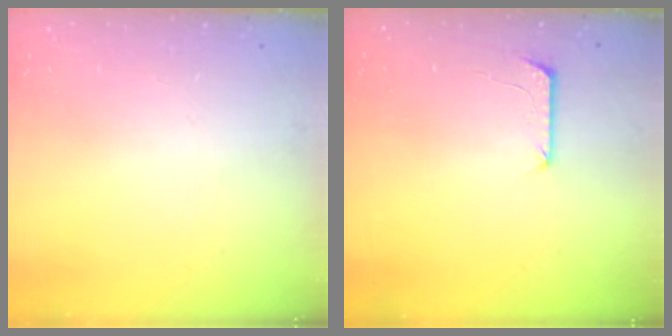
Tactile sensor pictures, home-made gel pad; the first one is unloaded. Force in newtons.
{"total": 7.4, "press": 7.3, "slide": 0.7}